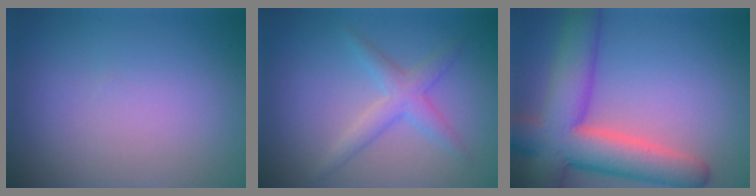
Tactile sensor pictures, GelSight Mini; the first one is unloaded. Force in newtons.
{"total": 2.5, "press": 2.5, "slide": 0.1}
{"total": 9.7, "press": 9.7, "slide": 0.6}